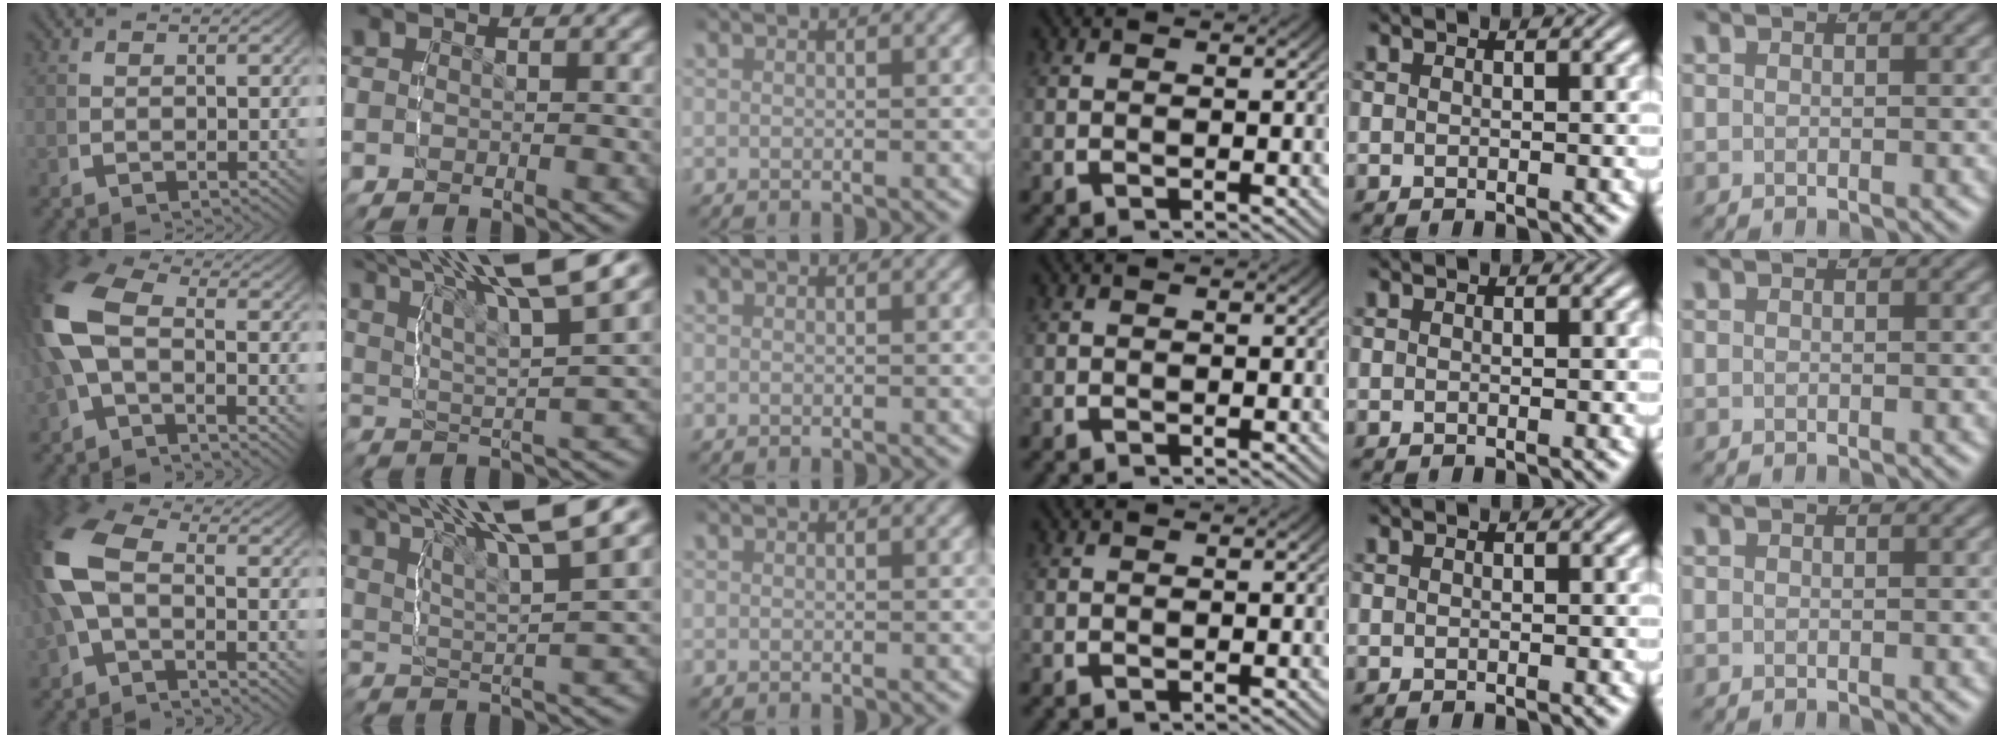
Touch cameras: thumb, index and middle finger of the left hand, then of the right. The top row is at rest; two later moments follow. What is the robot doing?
{"motion": "lift_and_place", "object": "markers"}